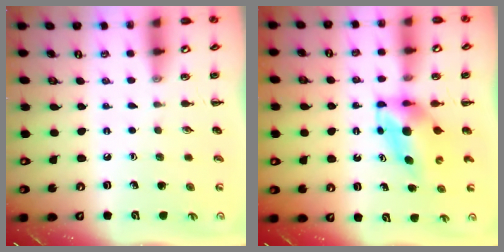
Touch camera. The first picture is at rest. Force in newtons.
{"total": 5.0, "press": 4.9, "slide": 0.7}